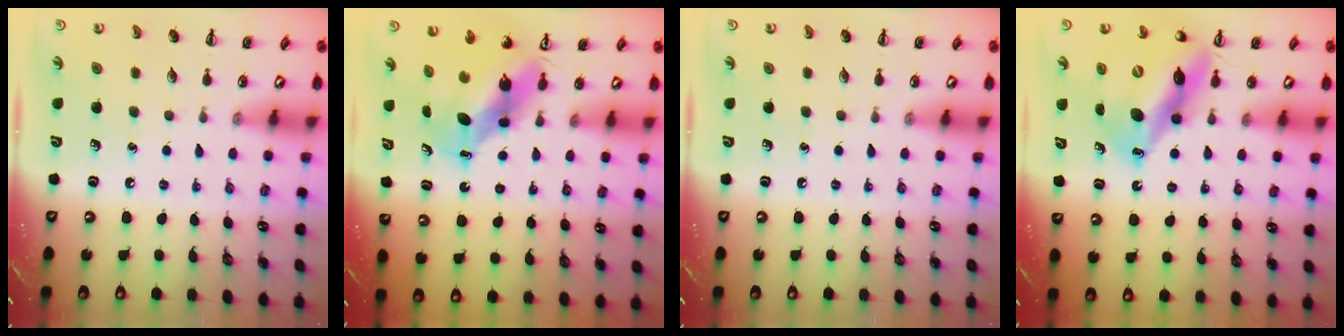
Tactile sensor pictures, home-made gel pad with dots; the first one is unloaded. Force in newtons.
{"total": 7.5, "press": 7.1, "slide": 2.2}
{"total": 0.0}
{"total": 14.7, "press": 14.0, "slide": 4.5}